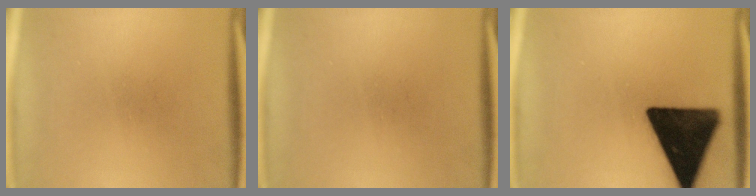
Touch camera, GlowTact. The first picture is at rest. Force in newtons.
{"total": 0.0}
{"total": 18.0}